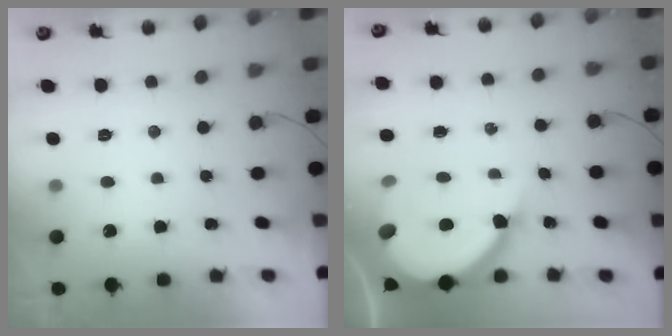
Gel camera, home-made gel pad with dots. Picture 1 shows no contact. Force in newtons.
{"total": 13.1, "press": 13.0, "slide": 1.3}